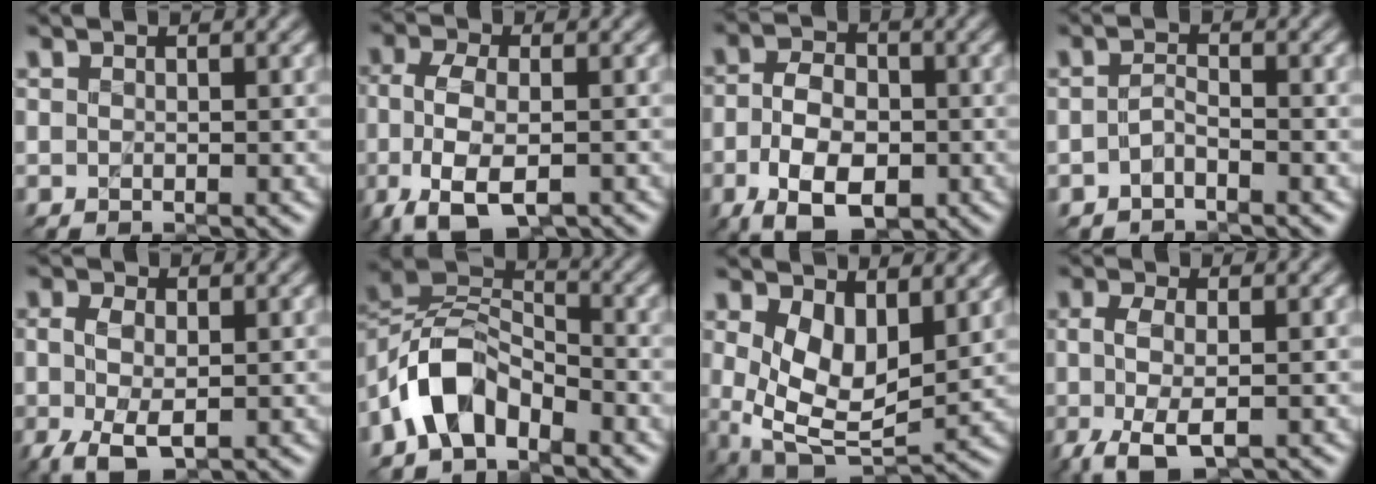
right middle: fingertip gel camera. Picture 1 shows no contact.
{"total": 6.9, "force": [-2.9, 3.6, 5.2], "torque": [-0.117, -0.009, -0.054]}
{"total": 7.7, "force": [-2.8, 4.9, 5.2], "torque": [-0.112, -0.011, -0.049]}
{"total": 0.7, "force": [-0.6, 0.2, 0.3], "torque": [-0.012, 0.004, -0.015]}
{"total": 4.8, "force": [-1.5, 2.9, 3.5], "torque": [-0.090, -0.008, -0.027]}
{"total": 5.5, "force": [-3.4, 3.1, 2.9], "torque": [-0.050, 0.014, -0.074]}
{"total": 7.0, "force": [1.7, 4.4, 5.2], "torque": [-0.111, -0.020, 0.035]}
{"total": 4.8, "force": [-1.8, 2.1, 3.9], "torque": [-0.093, -0.002, -0.035]}